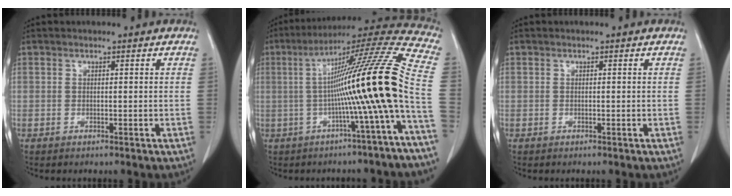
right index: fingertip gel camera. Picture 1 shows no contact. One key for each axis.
{"total": 18.0, "fx": -2.3, "fy": -2.0, "fz": 17.7, "tx": -0.263, "ty": 0.021, "tz": -0.048}
{"total": 0.0}